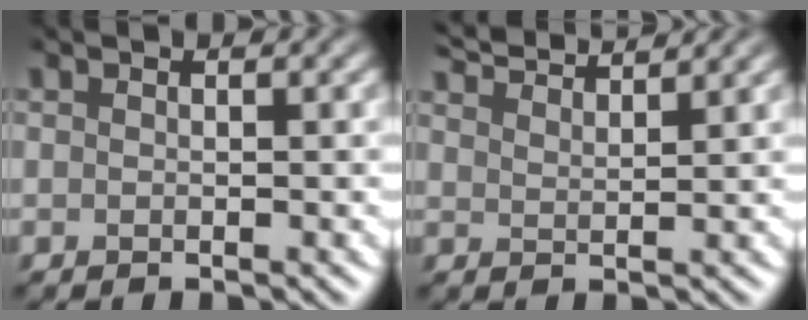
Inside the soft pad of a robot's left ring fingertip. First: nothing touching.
{"total": 4.2, "force": [4.0, 0.5, 1.2], "torque": [-0.014, 0.011, 0.064]}